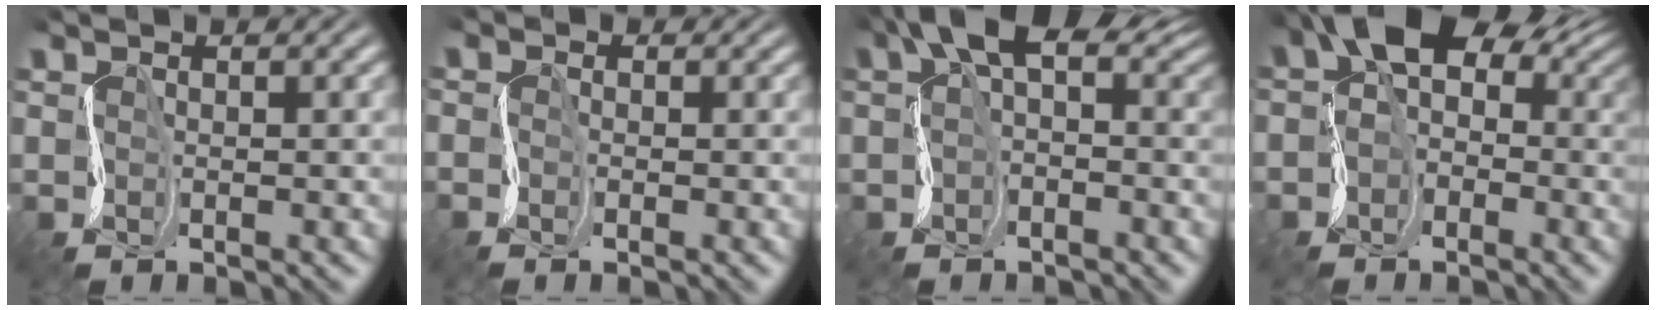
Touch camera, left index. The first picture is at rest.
{"total": 1.6, "force": [-1.4, 0.2, -0.8], "torque": [0.011, -0.001, -0.021]}
{"total": 4.7, "force": [1.5, 2.4, 3.7], "torque": [-0.063, 0.018, 0.023]}
{"total": 7.3, "force": [0.7, 5.4, 4.9], "torque": [-0.065, 0.023, -0.002]}